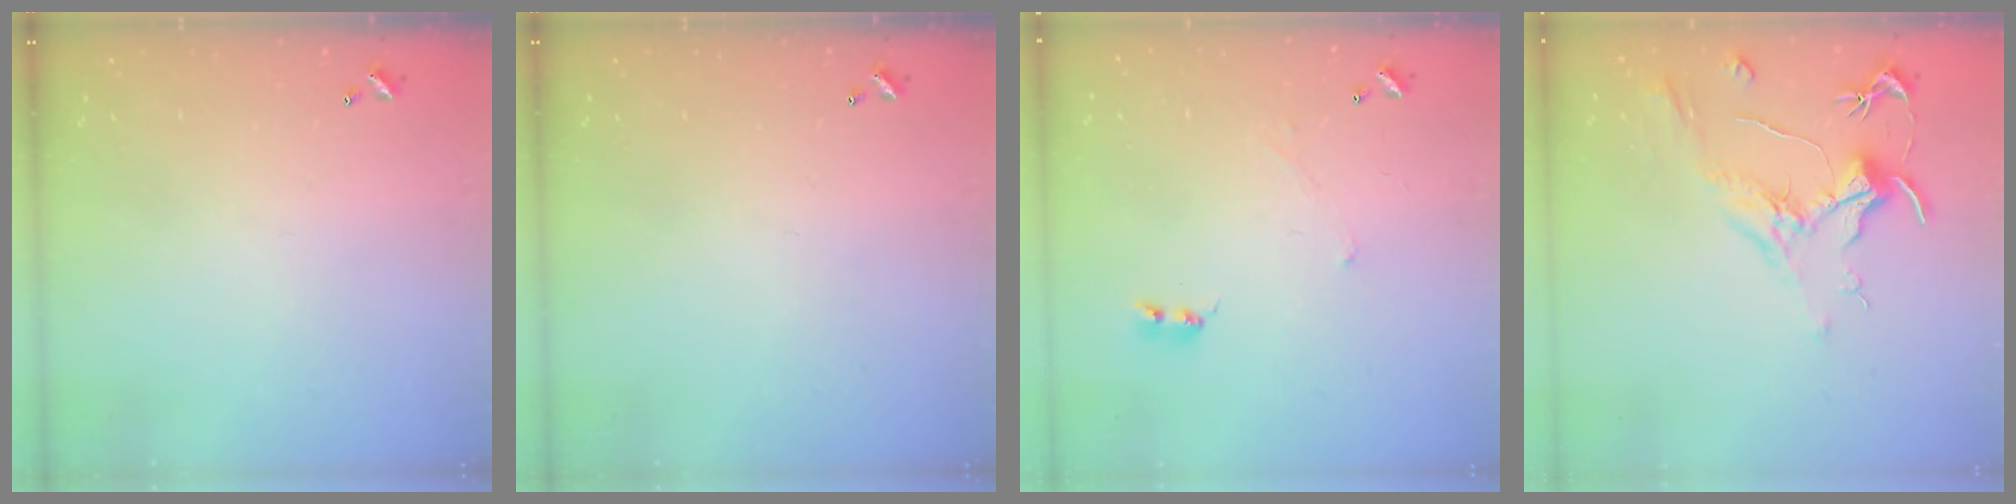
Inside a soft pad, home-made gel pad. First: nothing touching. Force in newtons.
{"total": 0.0}
{"total": 0.0}
{"total": 2.1, "press": 2.0, "slide": 0.8}